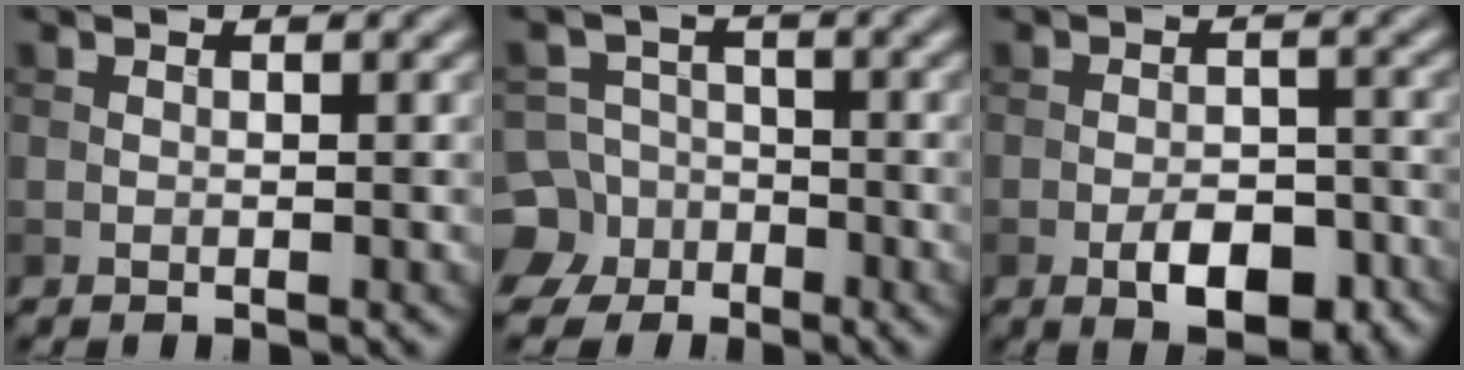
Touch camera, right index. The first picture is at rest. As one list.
[{"total": 8.3, "force": [-4.5, 6.9, 0.9], "torque": [-0.017, -0.019, -0.106]}, {"total": 5.2, "force": [-2.5, 2.5, 3.9], "torque": [-0.057, -0.001, -0.039]}]